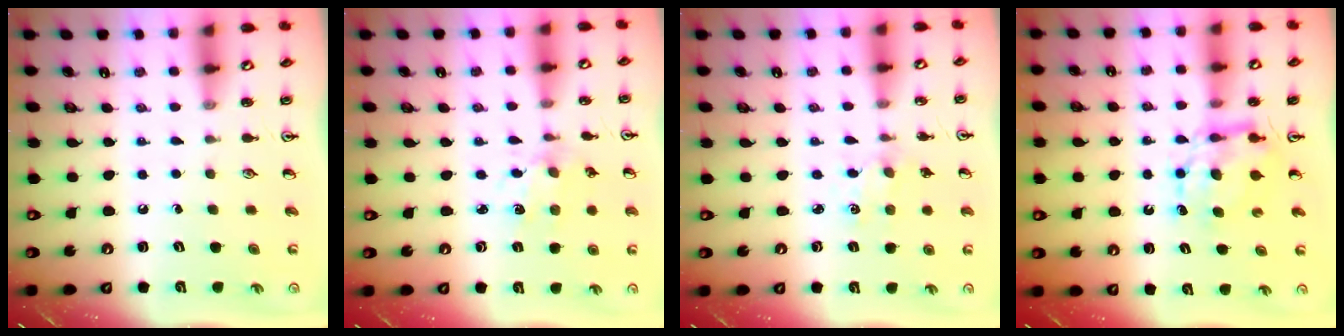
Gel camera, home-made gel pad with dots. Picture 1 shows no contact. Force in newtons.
{"total": 2.6, "press": 2.6, "slide": 0.4}
{"total": 1.9, "press": 1.9, "slide": 0.3}
{"total": 7.2, "press": 7.2, "slide": 0.3}